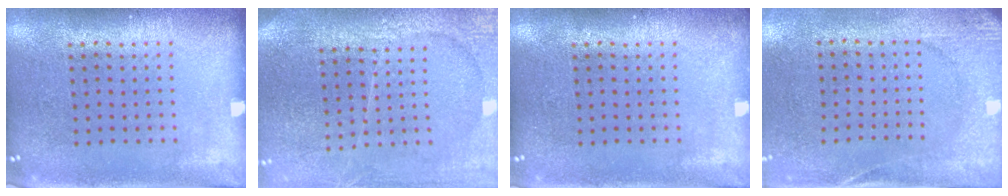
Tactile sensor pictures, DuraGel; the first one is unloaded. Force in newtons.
{"total": 3.8, "press": 3.4, "slide": 1.7}
{"total": 0.6, "press": 0.6, "slide": 0.2}
{"total": 2.6, "press": 2.0, "slide": 1.6}